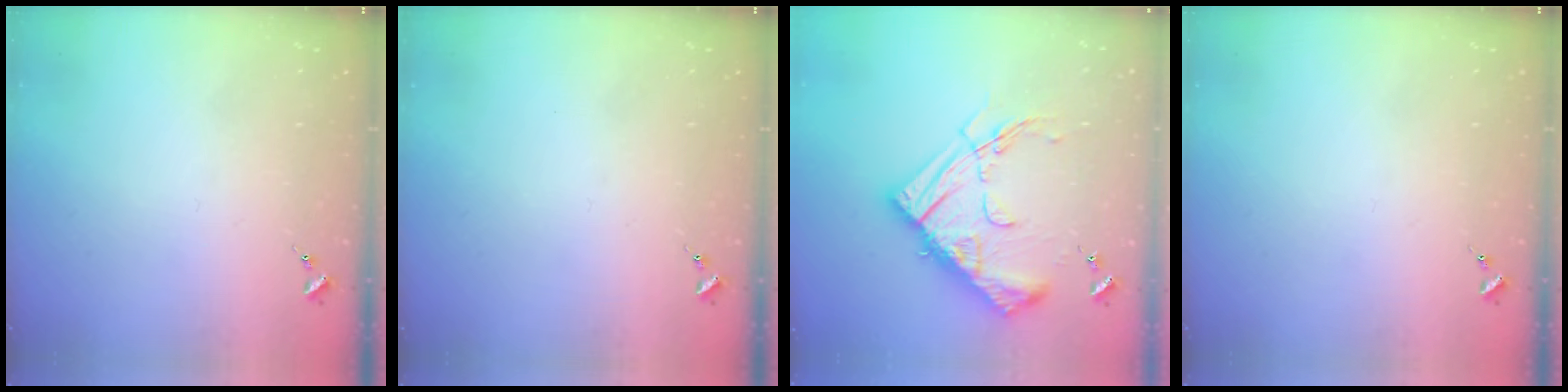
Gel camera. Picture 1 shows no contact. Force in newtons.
{"total": 0.0}
{"total": 19.9, "press": 19.8, "slide": 2.0}
{"total": 0.0}